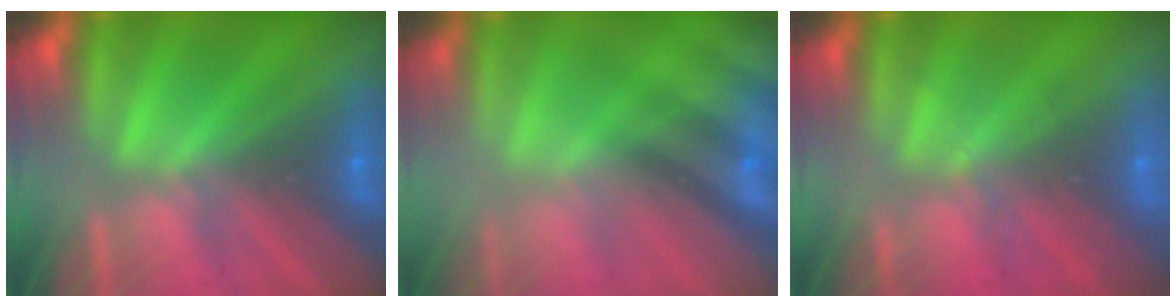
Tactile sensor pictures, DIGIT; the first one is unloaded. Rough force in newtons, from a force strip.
{"total": 9.4}
{"total": 2.0}